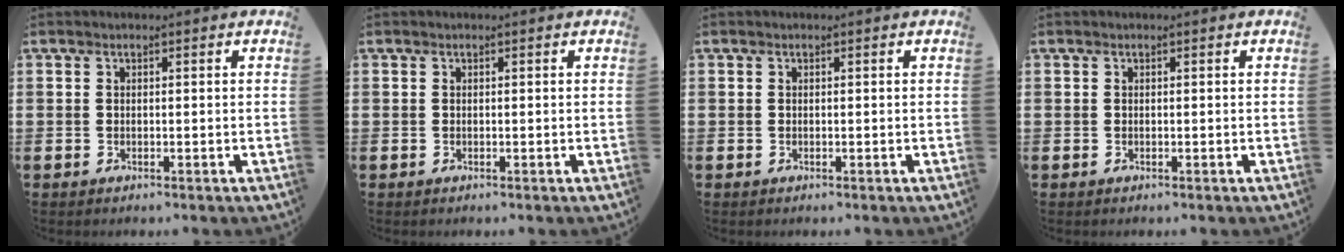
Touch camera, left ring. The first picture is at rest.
{"total": 0.0}
{"total": 0.0}
{"total": 0.0}